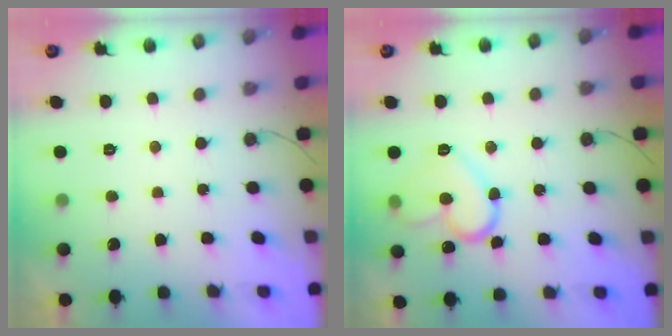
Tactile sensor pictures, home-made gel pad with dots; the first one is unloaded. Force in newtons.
{"total": 14.7, "press": 14.6, "slide": 1.3}